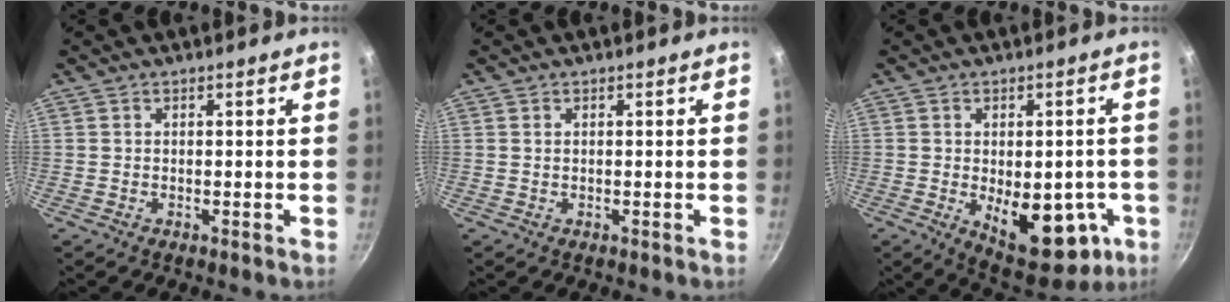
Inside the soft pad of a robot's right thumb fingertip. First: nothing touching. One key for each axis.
{"total": 0.0}
{"total": 14.7, "fx": -4.2, "fy": 7.9, "fz": 11.6, "tx": -0.135, "ty": 0.004, "tz": -0.037}